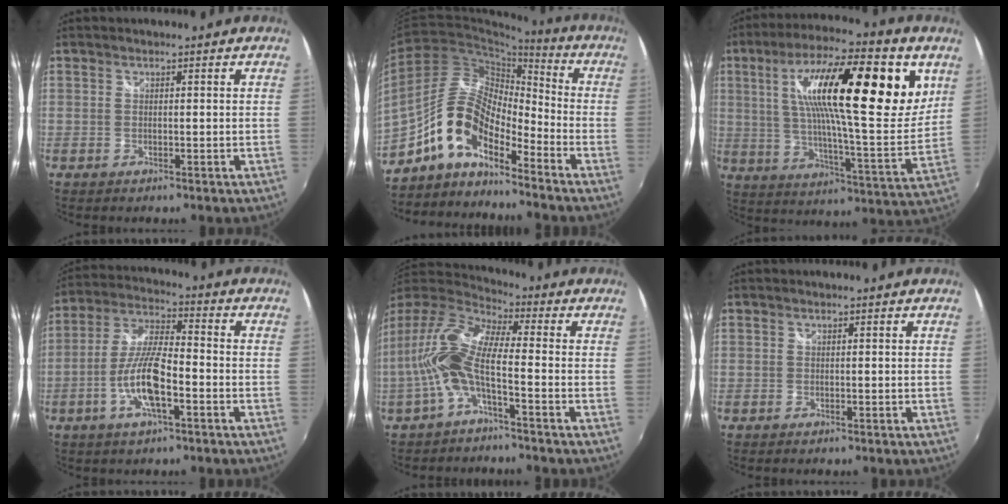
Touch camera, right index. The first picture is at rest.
{"total": 11.7, "force": [-7.8, 4.4, 7.5], "torque": [-0.151, 0.025, -0.160]}
{"total": 26.6, "force": [9.9, 6.7, 23.7], "torque": [-0.381, 0.021, 0.153]}
{"total": 11.0, "force": [-4.1, 2.9, 9.8], "torque": [-0.206, 0.003, -0.077]}
{"total": 12.8, "force": [-2.2, 3.5, 12.1], "torque": [-0.245, 0.011, -0.045]}
{"total": 0.0}